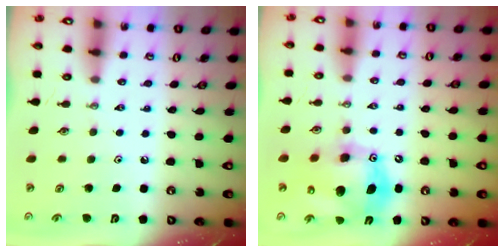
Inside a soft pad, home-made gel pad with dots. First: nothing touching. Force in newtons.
{"total": 15.2, "press": 15.0, "slide": 2.6}